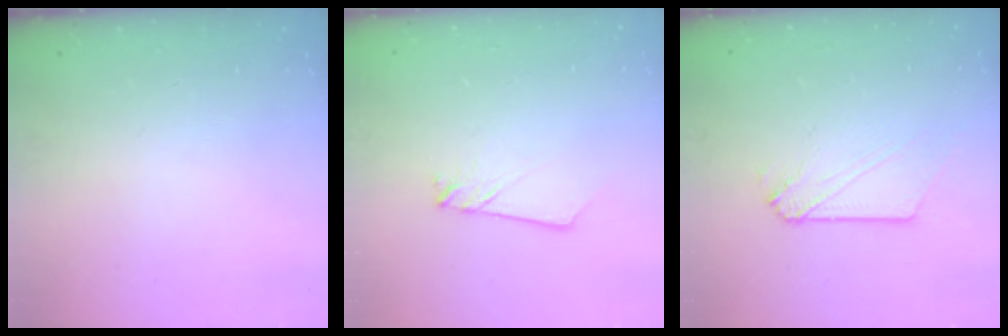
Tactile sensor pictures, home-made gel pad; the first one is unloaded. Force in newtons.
{"total": 2.4, "press": 2.4, "slide": 0.2}
{"total": 4.4, "press": 4.4, "slide": 0.5}